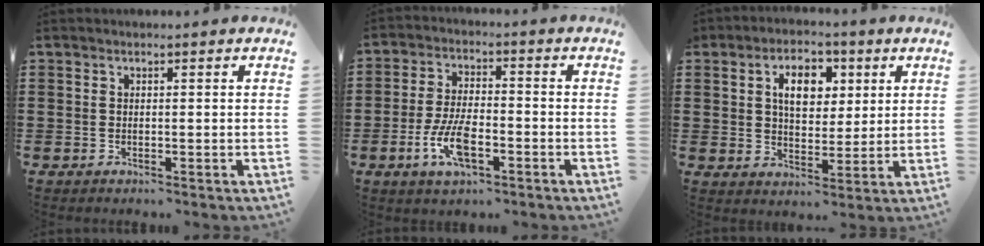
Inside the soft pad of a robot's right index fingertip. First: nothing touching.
{"total": 7.6, "force": [-3.0, 3.1, 6.2], "torque": [-0.143, -0.008, -0.058]}
{"total": 6.7, "force": [2.7, 4.6, 4.1], "torque": [-0.076, 0.011, 0.041]}